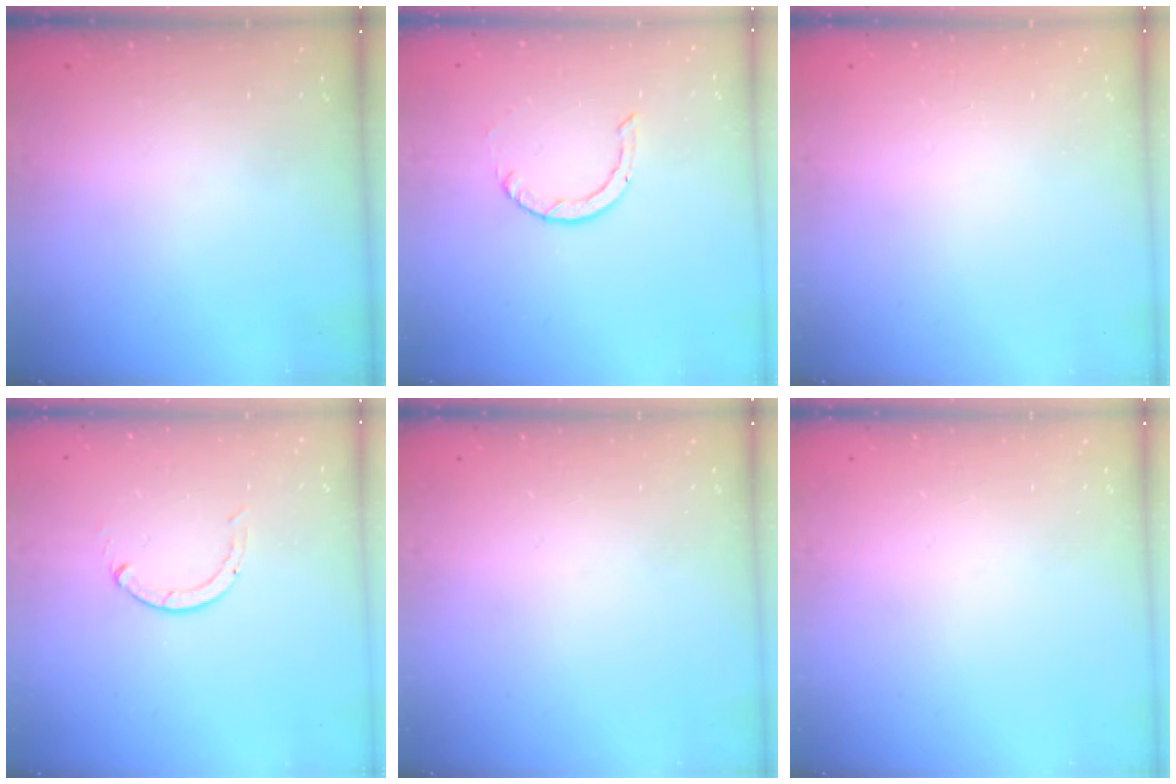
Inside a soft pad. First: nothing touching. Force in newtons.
{"total": 0.9, "press": 0.9, "slide": 0.1}
{"total": 2.6, "press": 2.6, "slide": 0.2}
{"total": 0.0}
{"total": 0.0}
{"total": 0.0}